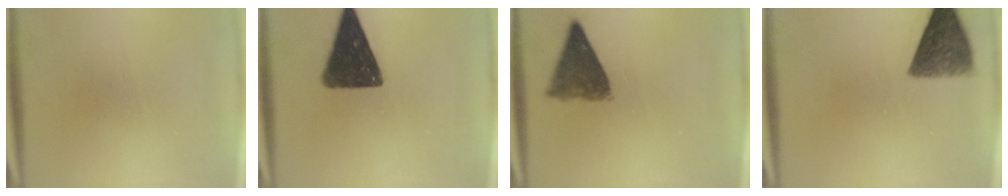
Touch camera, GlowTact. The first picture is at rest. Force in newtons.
{"total": 14.3}
{"total": 7.7}
{"total": 8.7}